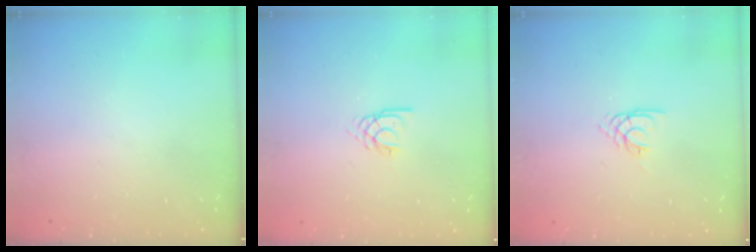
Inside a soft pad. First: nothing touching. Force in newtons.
{"total": 2.3, "press": 2.3, "slide": 0.2}
{"total": 1.4, "press": 1.3, "slide": 0.3}